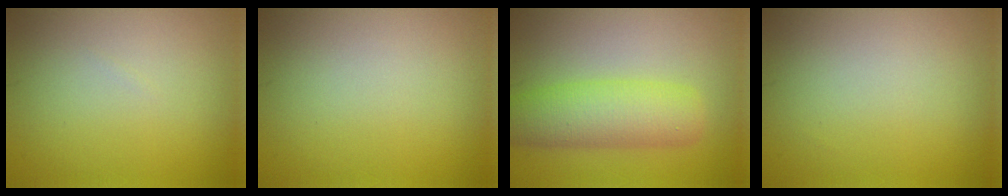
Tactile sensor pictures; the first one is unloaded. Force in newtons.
{"total": 0.0}
{"total": 5.6, "press": 5.6, "slide": 0.1}
{"total": 0.0}